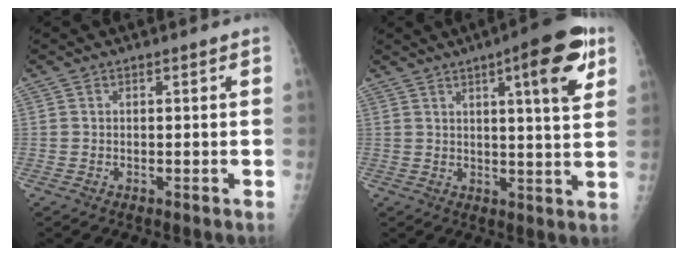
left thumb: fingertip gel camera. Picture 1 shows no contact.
{"total": 12.4, "force": [5.8, 2.7, 10.6], "torque": [-0.126, -0.020, 0.070]}